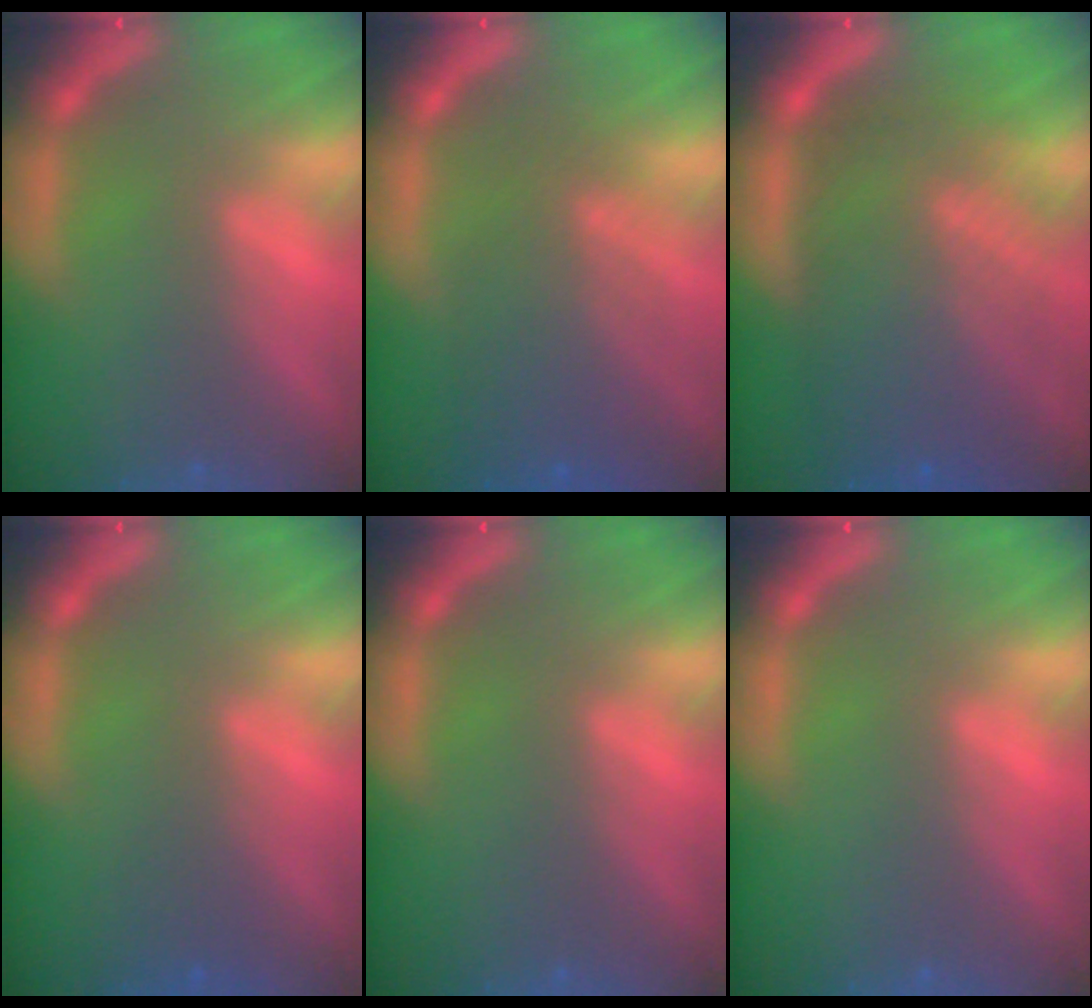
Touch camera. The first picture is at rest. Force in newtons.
{"total": 6.0}
{"total": 10.1}
{"total": 1.5}
{"total": 0.0}
{"total": 0.0}